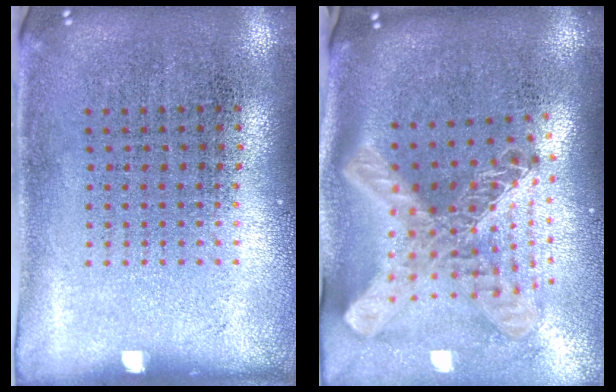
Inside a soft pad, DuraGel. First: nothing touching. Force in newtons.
{"total": 3.0, "press": 2.1, "slide": 2.1}